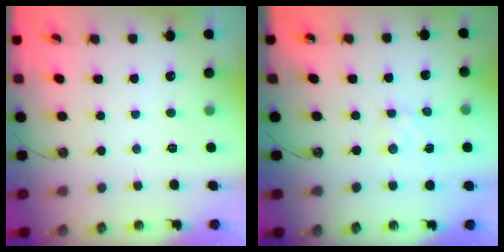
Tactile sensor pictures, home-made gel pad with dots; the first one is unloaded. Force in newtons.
{"total": 2.8, "press": 2.7, "slide": 0.4}